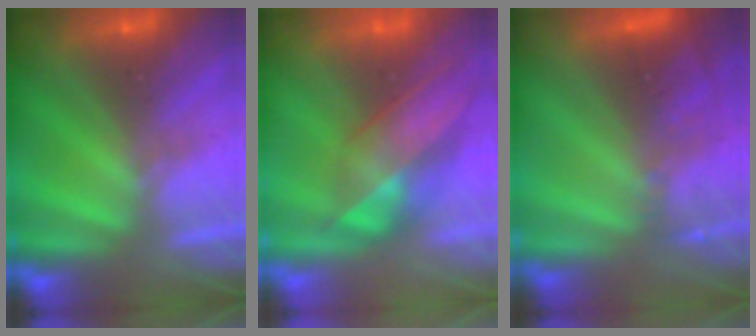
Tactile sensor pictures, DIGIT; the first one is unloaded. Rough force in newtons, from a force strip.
{"total": 4.3}
{"total": 2.9}